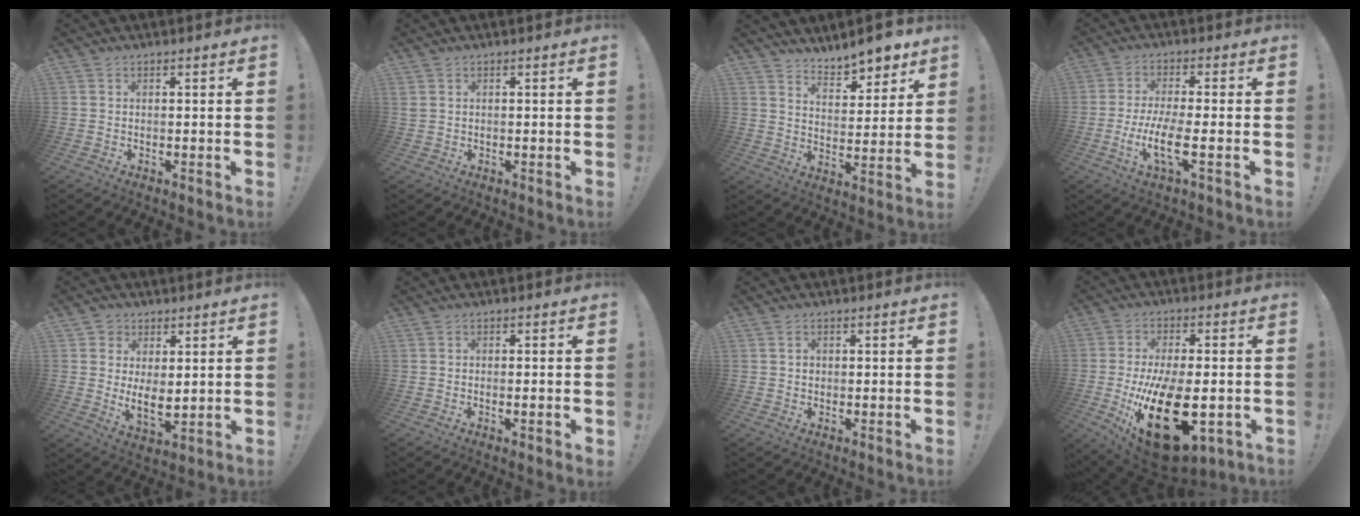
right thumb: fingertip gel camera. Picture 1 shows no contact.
{"total": 1.4, "force": [0.6, 0.8, 0.9], "torque": [-0.024, 0.004, 0.013]}
{"total": 9.0, "force": [8.0, 2.8, 3.1], "torque": [-0.041, -0.067, 0.146]}
{"total": 10.5, "force": [-2.6, 2.3, 9.9], "torque": [-0.207, -0.011, -0.052]}
{"total": 7.2, "force": [2.0, 4.9, 4.9], "torque": [-0.070, -0.021, 0.039]}
{"total": 1.7, "force": [-0.2, -0.1, 1.7], "torque": [-0.028, -0.002, -0.003]}
{"total": 1.2, "force": [0.2, 1.0, 0.5], "torque": [-0.005, 0.002, 0.001]}
{"total": 25.2, "force": [-5.5, 11.8, 21.6], "torque": [-0.372, 0.001, -0.074]}